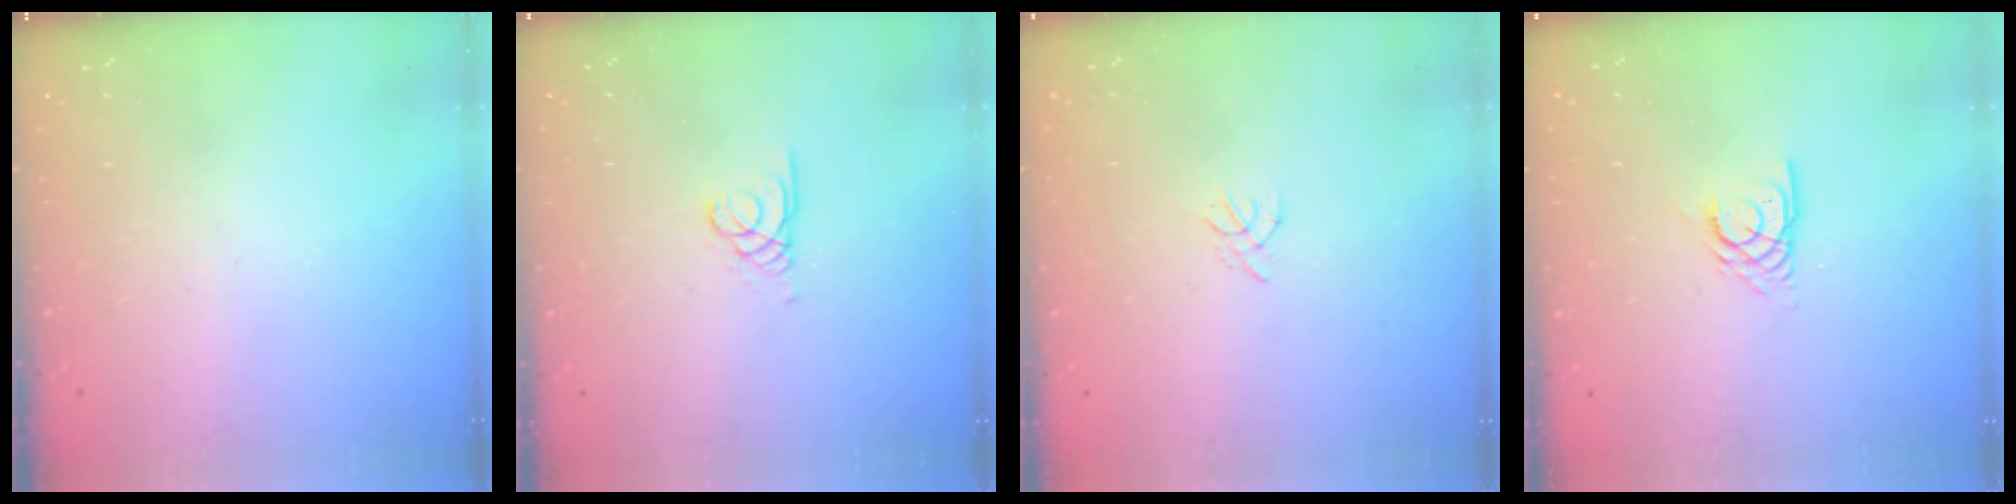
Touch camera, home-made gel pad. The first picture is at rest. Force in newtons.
{"total": 1.7, "press": 1.7, "slide": 0.1}
{"total": 0.8, "press": 0.7, "slide": 0.3}
{"total": 5.0, "press": 5.0, "slide": 0.5}